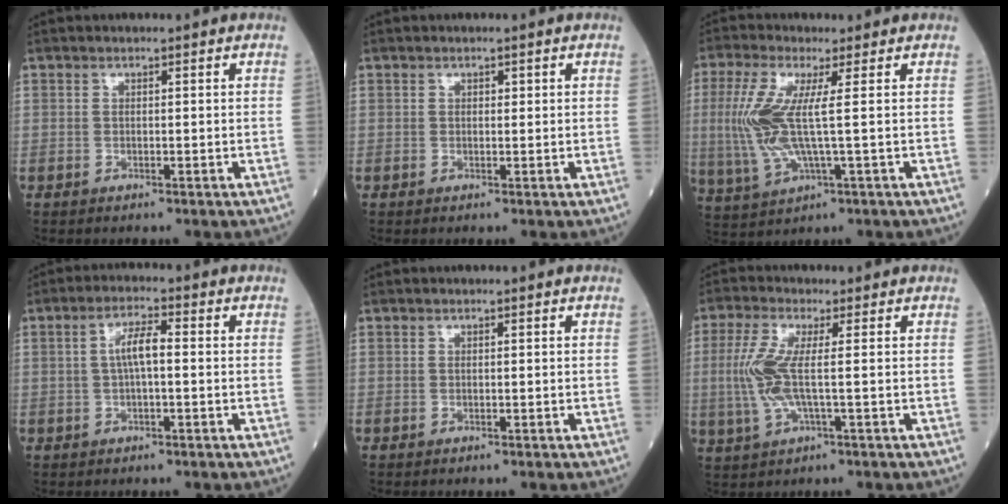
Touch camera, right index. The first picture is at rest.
{"total": 0.6, "force": [0.3, 0.4, 0.4], "torque": [-0.003, 0.000, 0.003]}
{"total": 9.0, "force": [0.7, 1.2, 8.9], "torque": [-0.223, -0.002, 0.013]}
{"total": 4.1, "force": [0.2, 0.9, 4.1], "torque": [-0.077, 0.013, 0.001]}
{"total": 0.0}
{"total": 6.9, "force": [0.0, 1.2, 6.8], "torque": [-0.169, -0.002, -0.004]}